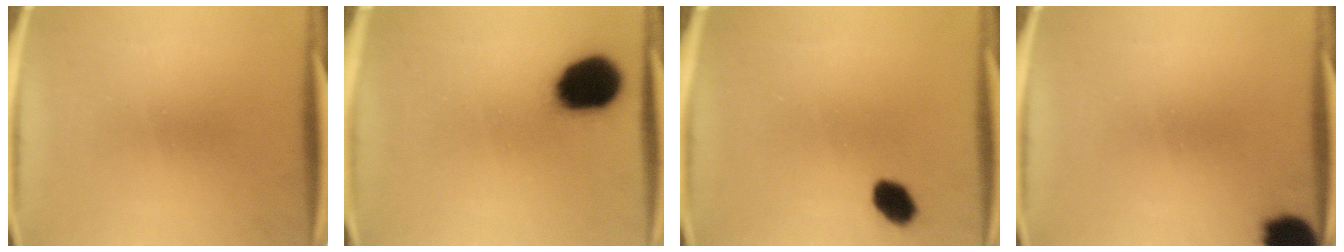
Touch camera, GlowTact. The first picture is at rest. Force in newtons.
{"total": 15.2}
{"total": 4.9}
{"total": 9.7}